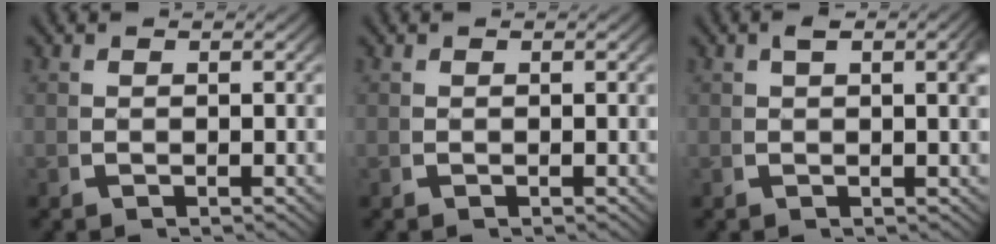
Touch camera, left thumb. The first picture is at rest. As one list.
[{"total": 0.0}, {"total": 2.0, "force": [0.6, 0.6, 1.9], "torque": [-0.023, 0.000, 0.008]}]